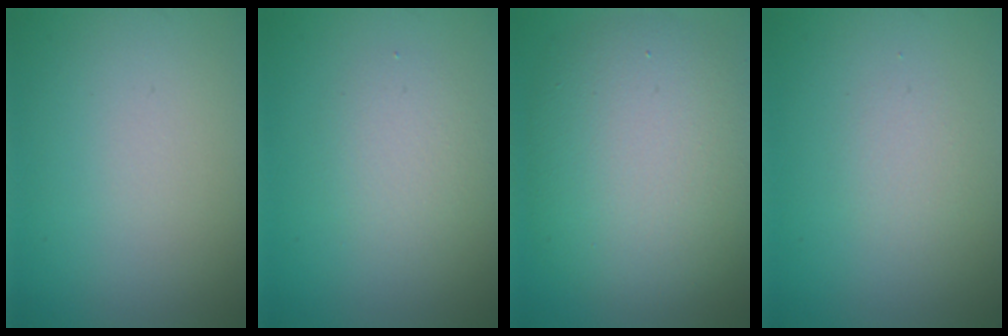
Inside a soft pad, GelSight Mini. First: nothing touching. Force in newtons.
{"total": 2.2, "press": 2.2, "slide": 0.0}
{"total": 10.0, "press": 10.0, "slide": 0.3}
{"total": 1.3, "press": 1.3, "slide": 0.1}